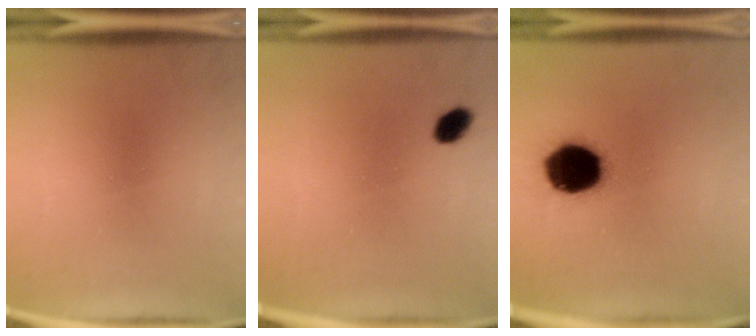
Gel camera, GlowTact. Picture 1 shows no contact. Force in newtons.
{"total": 3.3}
{"total": 18.3}